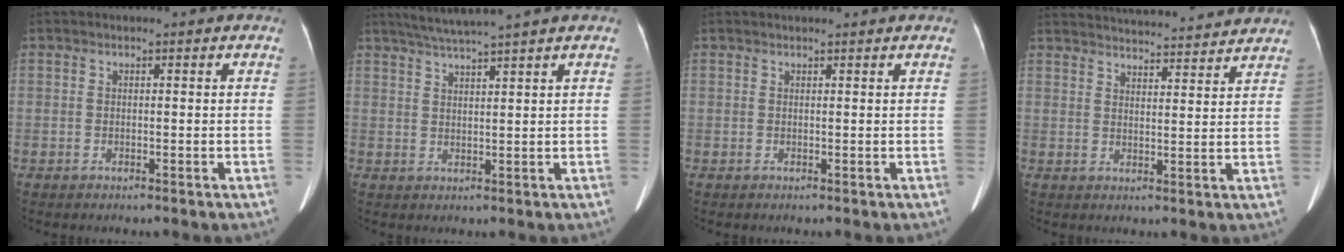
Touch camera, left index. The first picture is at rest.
{"total": 6.0, "force": [5.1, -1.3, 2.8], "torque": [-0.051, 0.017, 0.090]}
{"total": 2.1, "force": [2.0, -0.1, 0.6], "torque": [-0.007, 0.018, 0.029]}
{"total": 19.2, "force": [18.3, 2.2, 5.2], "torque": [-0.082, 0.016, 0.241]}